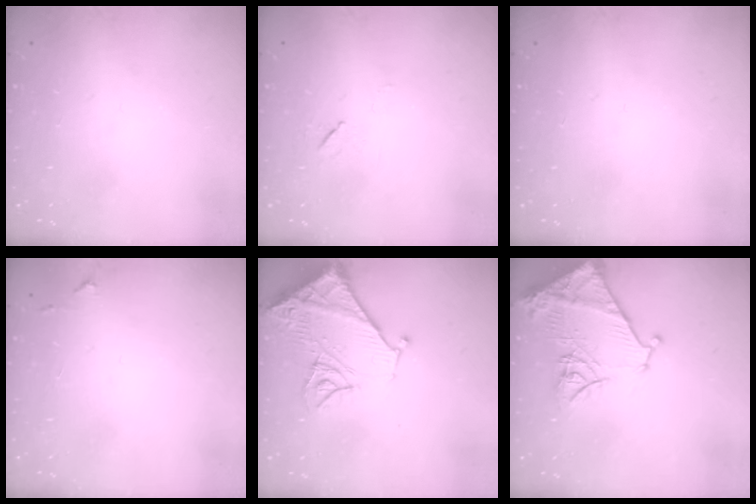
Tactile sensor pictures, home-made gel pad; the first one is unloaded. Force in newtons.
{"total": 5.4, "press": 5.3, "slide": 1.0}
{"total": 0.0}
{"total": 4.3, "press": 4.2, "slide": 0.7}
{"total": 14.3, "press": 14.2, "slide": 1.8}
{"total": 17.3, "press": 17.3, "slide": 1.6}